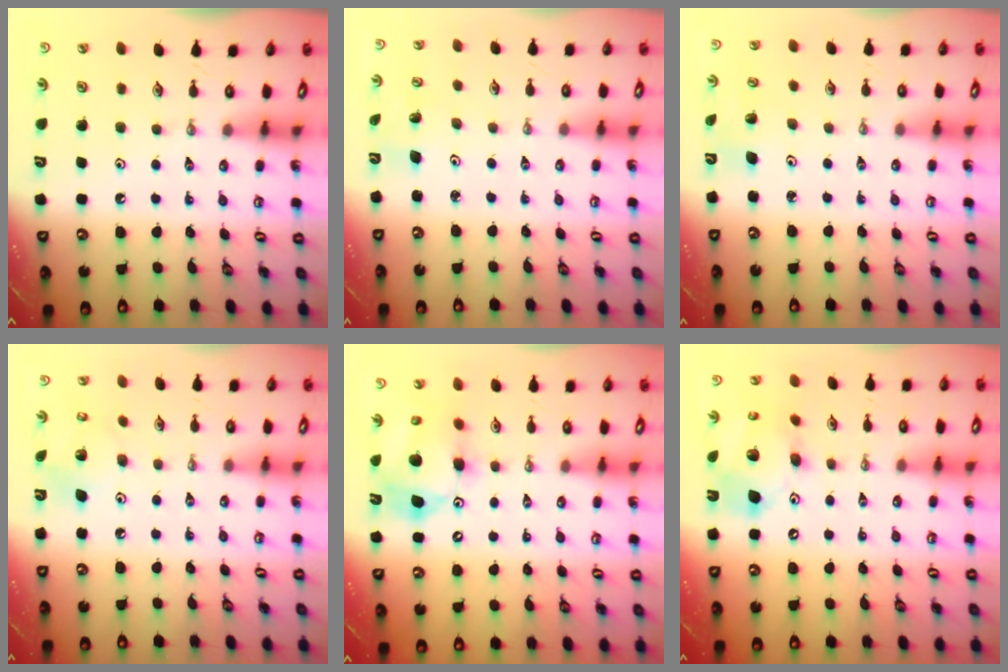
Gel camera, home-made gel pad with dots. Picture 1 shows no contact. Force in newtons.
{"total": 2.7, "press": 2.7, "slide": 0.3}
{"total": 2.8, "press": 2.5, "slide": 1.3}
{"total": 7.3, "press": 7.3, "slide": 0.1}
{"total": 13.3, "press": 13.0, "slide": 2.9}
{"total": 16.3, "press": 16.1, "slide": 2.5}